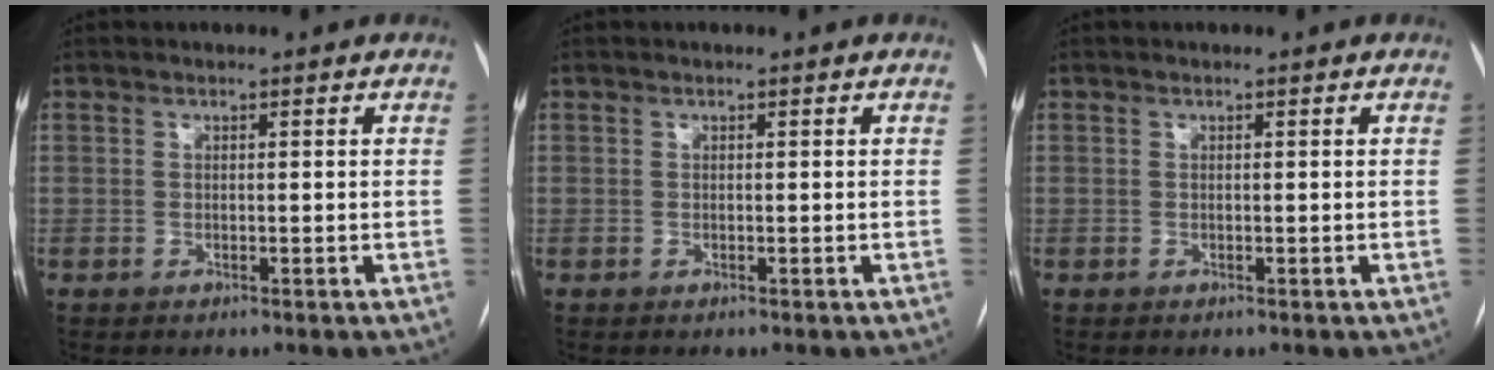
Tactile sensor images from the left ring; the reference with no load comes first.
{"total": 0.0}
{"total": 0.0}